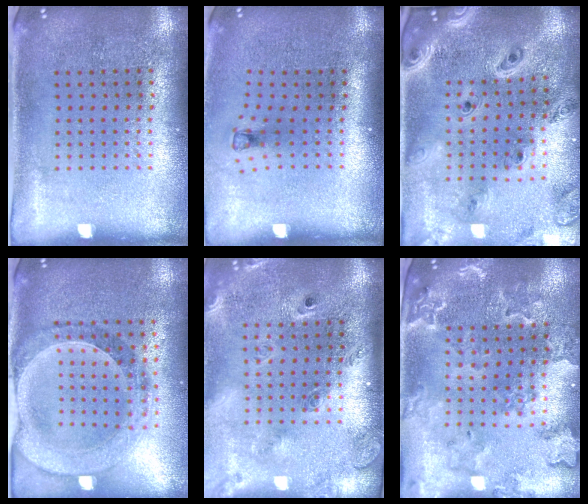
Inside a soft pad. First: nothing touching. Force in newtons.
{"total": 0.7, "press": 0.4, "slide": 0.6}
{"total": 2.5, "press": 2.2, "slide": 1.2}
{"total": 1.5, "press": 1.4, "slide": 0.3}
{"total": 2.6, "press": 1.8, "slide": 1.8}
{"total": 1.8, "press": 1.8, "slide": 0.3}